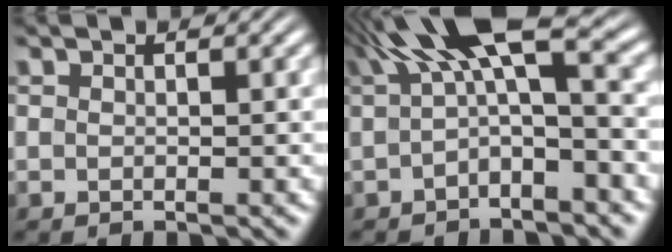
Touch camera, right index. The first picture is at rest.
{"total": 5.8, "force": [1.8, 2.4, 5.0], "torque": [-0.092, 0.014, 0.028]}